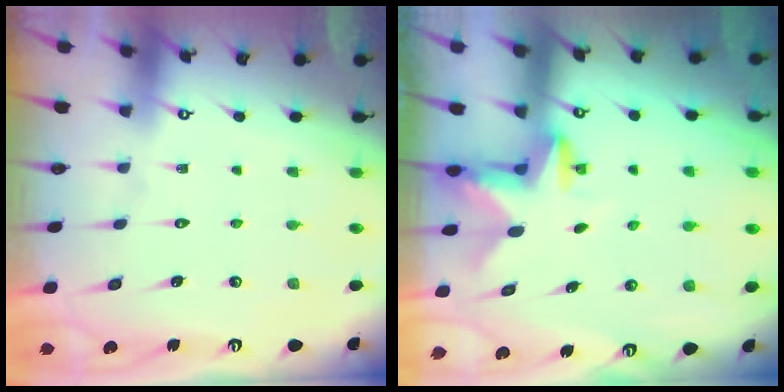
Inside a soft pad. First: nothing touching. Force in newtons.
{"total": 2.8, "press": 2.8, "slide": 0.5}